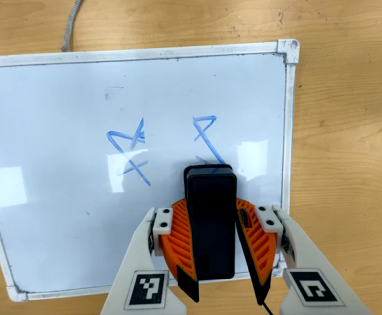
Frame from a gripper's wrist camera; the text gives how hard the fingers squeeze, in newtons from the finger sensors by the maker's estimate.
{"total": 9.0, "left": 8.7, "right": 9.4}